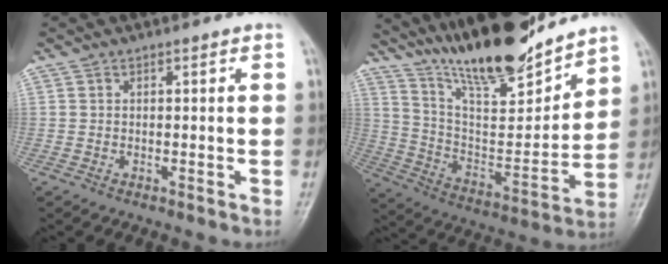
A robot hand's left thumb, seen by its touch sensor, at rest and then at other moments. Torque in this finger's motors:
{"motor_torque": [0.41, 0.10, 1.39, -1.38, 0.39]}